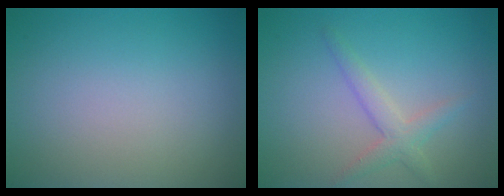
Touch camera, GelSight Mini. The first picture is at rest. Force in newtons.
{"total": 2.3, "press": 2.3, "slide": 0.1}